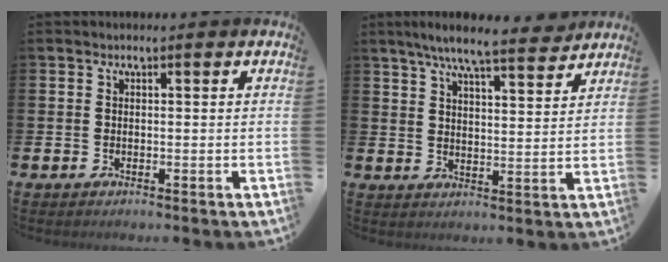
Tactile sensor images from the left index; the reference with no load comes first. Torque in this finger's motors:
{"motor_torque": [1.08, -1.06, 0.30, 0.21]}